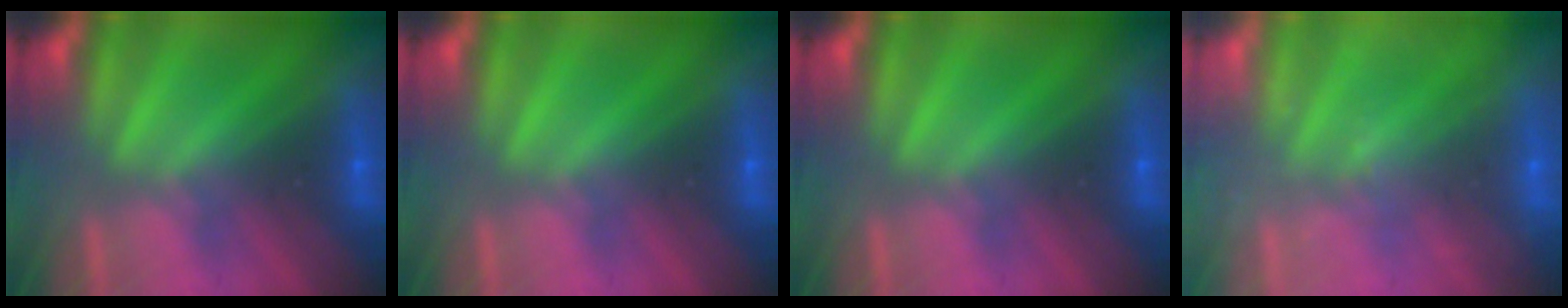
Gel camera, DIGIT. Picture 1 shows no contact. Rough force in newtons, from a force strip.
{"total": 0.0}
{"total": 0.0}
{"total": 2.4}